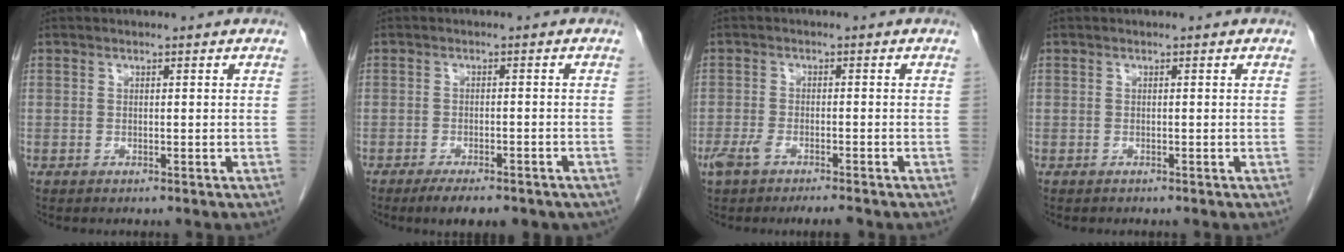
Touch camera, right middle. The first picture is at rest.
{"total": 8.0, "force": [-6.1, 2.6, 4.5], "torque": [-0.052, -0.006, -0.075]}
{"total": 5.1, "force": [-3.8, 1.2, 3.3], "torque": [-0.062, -0.004, -0.061]}
{"total": 0.0}